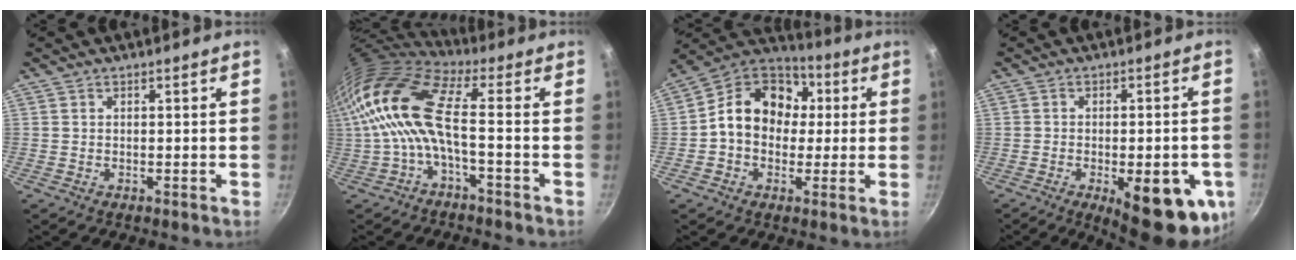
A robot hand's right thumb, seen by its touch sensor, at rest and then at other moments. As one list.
[{"total": 14.5, "force": [-0.9, 5.1, 13.6], "torque": [-0.289, 0.021, -0.031]}, {"total": 15.2, "force": [1.4, 12.2, 8.9], "torque": [-0.107, 0.034, 0.002]}, {"total": 17.2, "force": [-5.9, 6.4, 14.8], "torque": [-0.146, 0.000, -0.071]}]